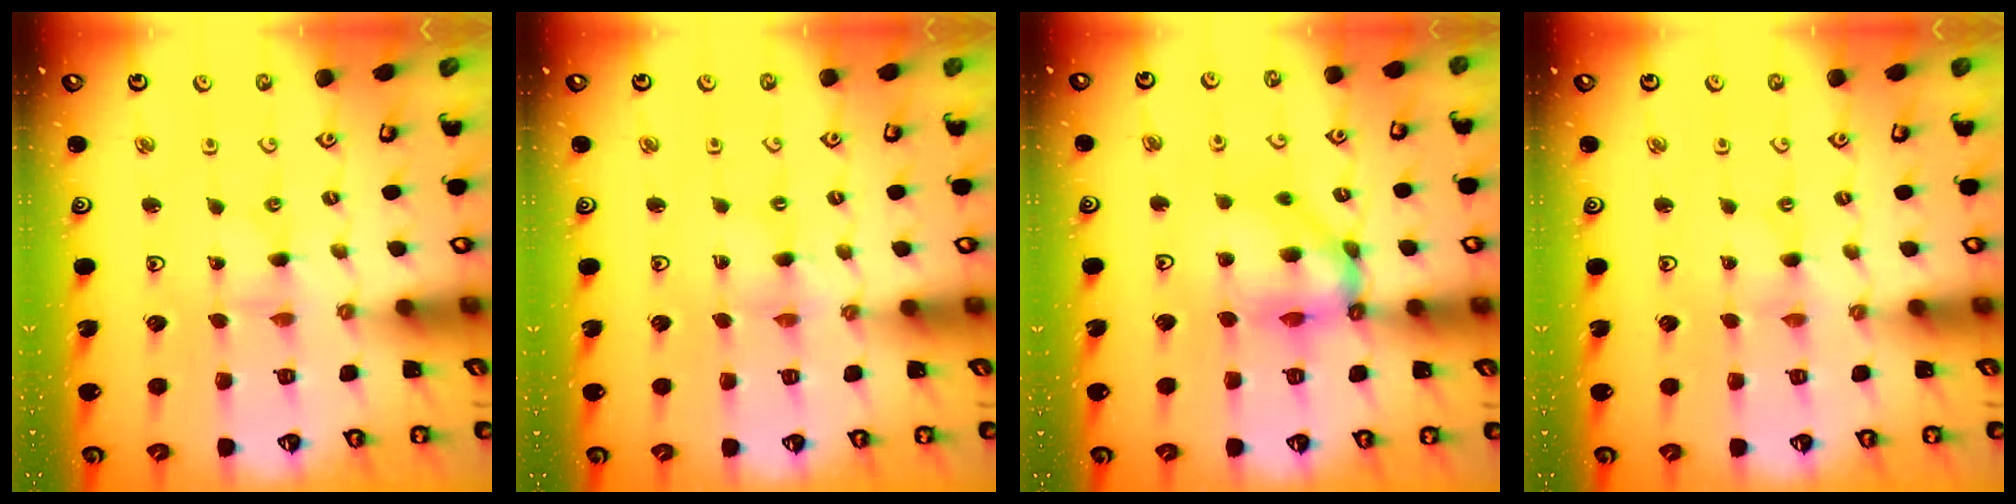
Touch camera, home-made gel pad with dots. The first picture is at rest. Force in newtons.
{"total": 0.9, "press": 0.9, "slide": 0.2}
{"total": 11.9, "press": 11.8, "slide": 1.7}
{"total": 0.0}